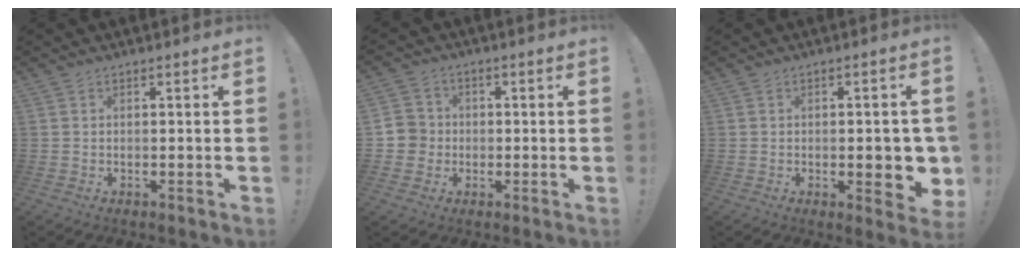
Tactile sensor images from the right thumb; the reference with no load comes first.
{"total": 5.3, "force": [-0.8, 5.2, 0.9], "torque": [-0.018, 0.011, -0.014]}
{"total": 6.4, "force": [-1.0, 2.0, 6.0], "torque": [-0.072, -0.003, -0.011]}